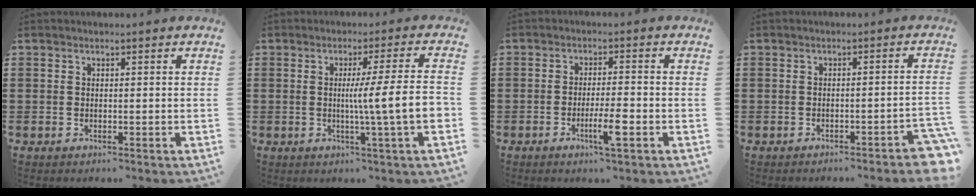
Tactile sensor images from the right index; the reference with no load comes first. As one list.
[{"total": 8.6, "force": [-0.6, -0.2, 8.5], "torque": [-0.140, -0.010, -0.017]}, {"total": 4.8, "force": [-2.1, 0.5, 4.3], "torque": [-0.083, -0.011, -0.040]}, {"total": 2.5, "force": [-2.0, 0.1, 1.5], "torque": [-0.024, -0.004, -0.040]}]